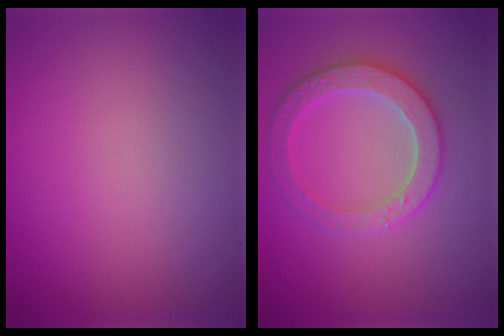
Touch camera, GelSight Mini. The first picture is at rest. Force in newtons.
{"total": 4.2, "press": 4.0, "slide": 1.0}